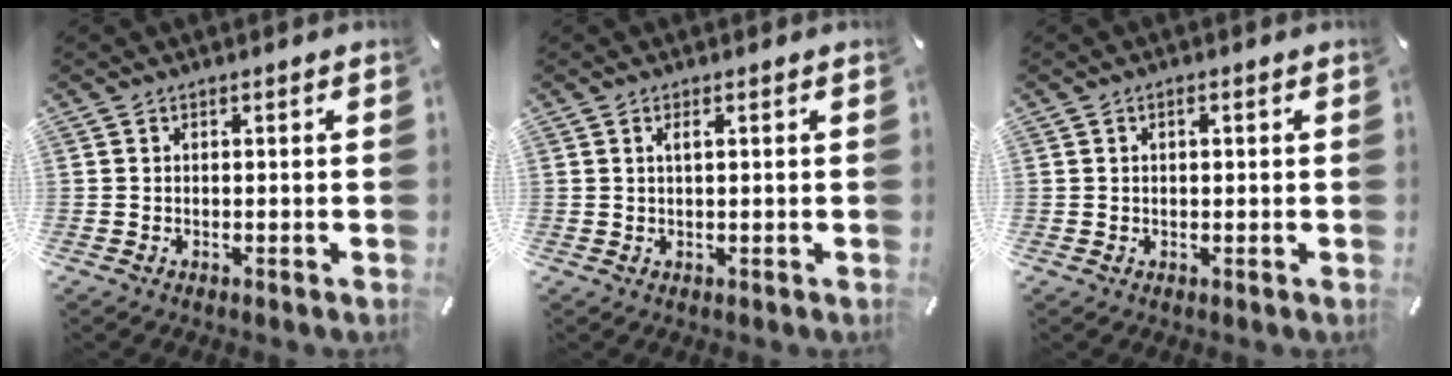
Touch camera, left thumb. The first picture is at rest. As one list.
[{"total": 1.7, "force": [0.5, 0.3, 1.6], "torque": [-0.031, 0.001, 0.006]}, {"total": 1.3, "force": [0.2, 0.7, 1.1], "torque": [-0.023, 0.004, 0.001]}]